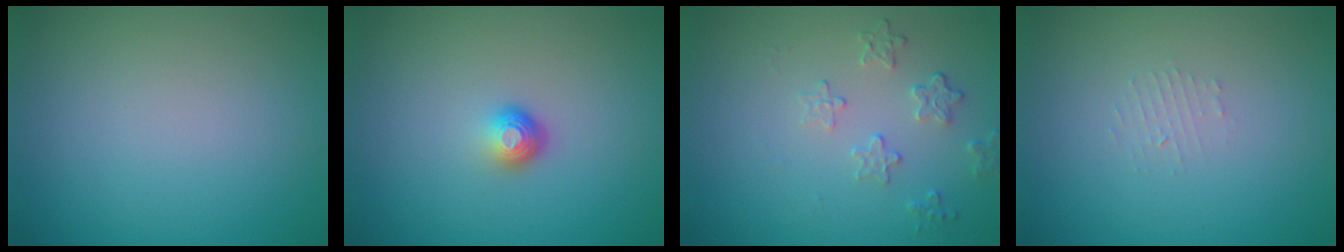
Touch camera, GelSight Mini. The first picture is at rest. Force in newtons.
{"total": 1.8, "press": 1.1, "slide": 1.5}
{"total": 1.9, "press": 1.3, "slide": 1.4}
{"total": 0.9, "press": 0.9, "slide": 0.2}